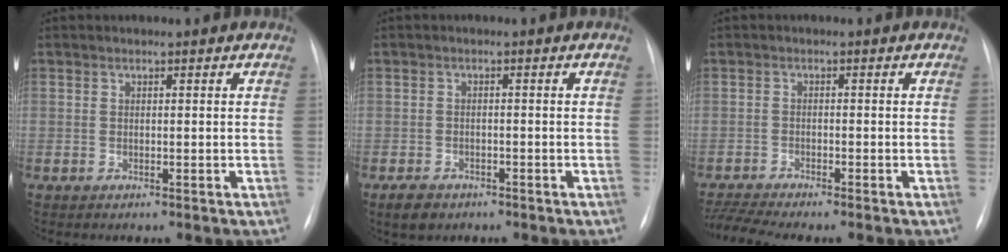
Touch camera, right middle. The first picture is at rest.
{"total": 3.1, "force": [-2.2, 1.9, 1.2], "torque": [-0.024, -0.001, -0.029]}
{"total": 5.9, "force": [-5.4, -0.7, 2.3], "torque": [-0.042, -0.012, -0.091]}